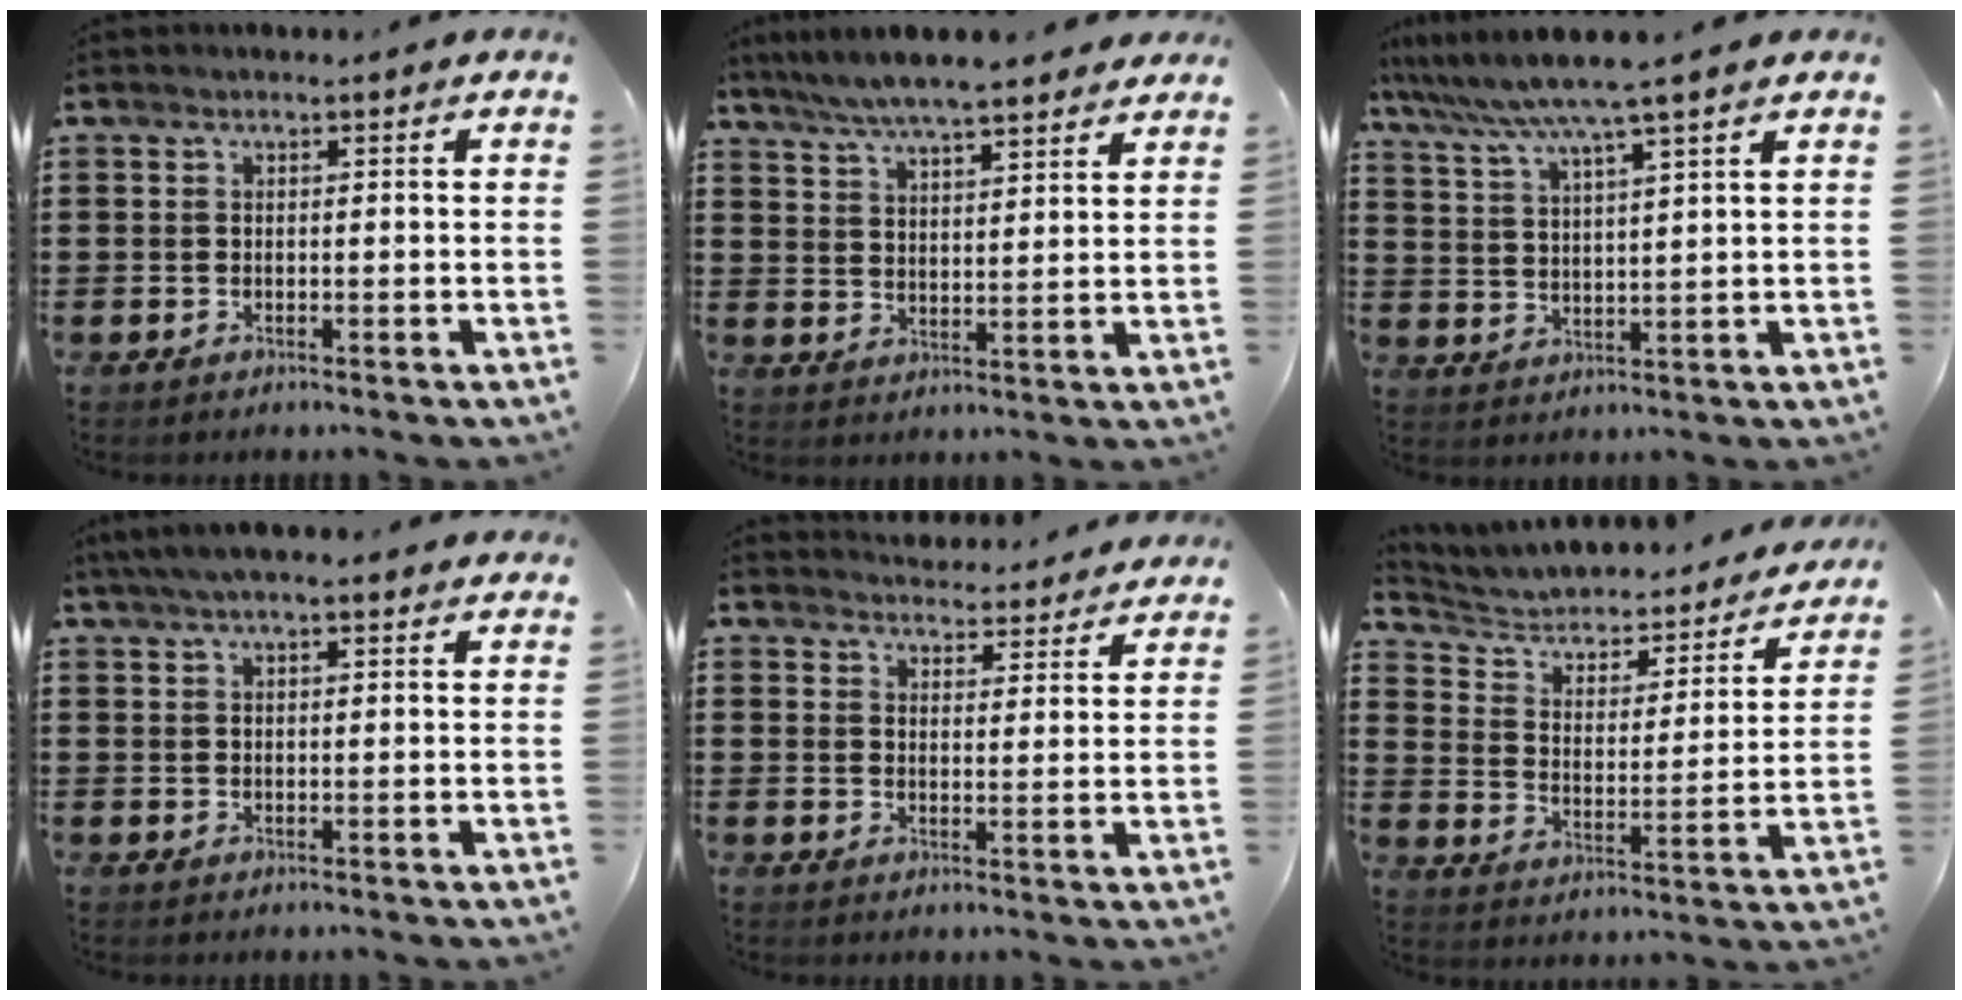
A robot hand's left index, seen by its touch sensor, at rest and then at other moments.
{"total": 5.9, "force": [5.5, 0.4, 2.1], "torque": [-0.060, -0.017, 0.099]}
{"total": 6.3, "force": [5.3, -0.8, 3.3], "torque": [-0.084, -0.031, 0.087]}
{"total": 3.7, "force": [2.9, 0.7, 2.3], "torque": [-0.050, 0.004, 0.053]}
{"total": 4.2, "force": [4.2, 0.2, 0.0], "torque": [-0.008, -0.027, 0.074]}
{"total": 3.2, "force": [2.7, 1.5, 0.7], "torque": [-0.037, -0.027, 0.035]}